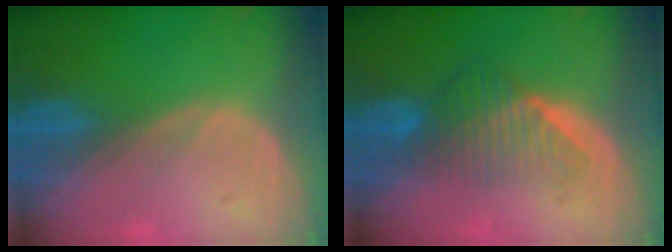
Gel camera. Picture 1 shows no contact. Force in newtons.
{"total": 6.6, "press": 5.8, "slide": 3.2}